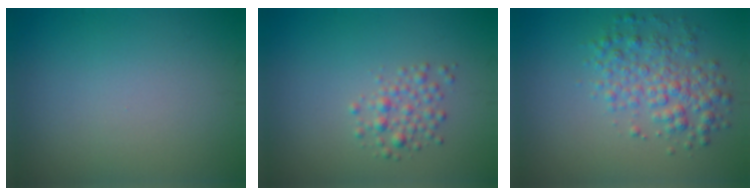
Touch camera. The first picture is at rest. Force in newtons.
{"total": 1.9, "press": 1.9, "slide": 0.1}
{"total": 3.8, "press": 3.8, "slide": 0.1}